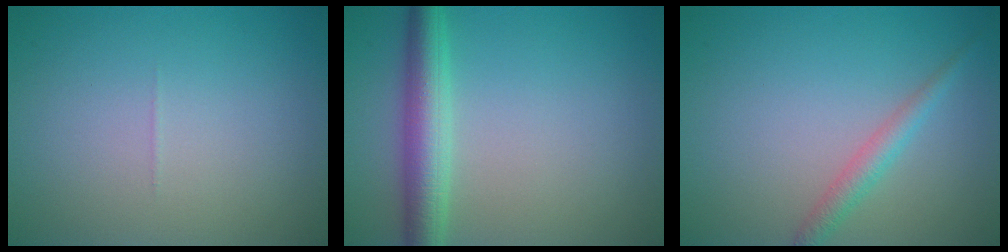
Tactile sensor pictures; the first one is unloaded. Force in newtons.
{"total": 4.4, "press": 4.4, "slide": 0.1}
{"total": 1.9, "press": 1.9, "slide": 0.1}